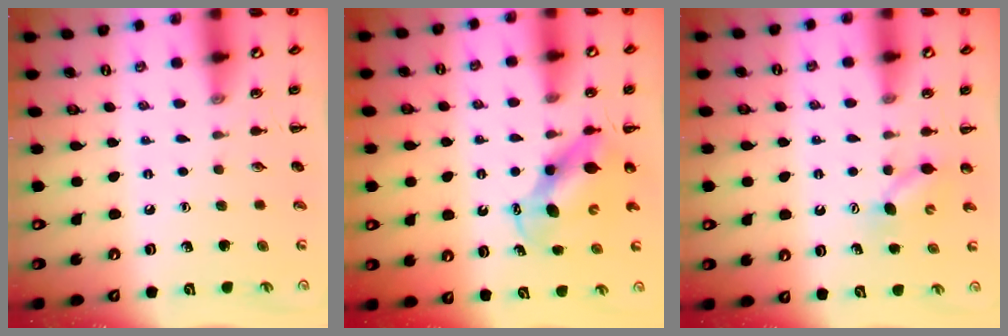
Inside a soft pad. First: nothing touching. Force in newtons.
{"total": 6.0, "press": 5.9, "slide": 0.8}
{"total": 4.6, "press": 4.4, "slide": 1.1}